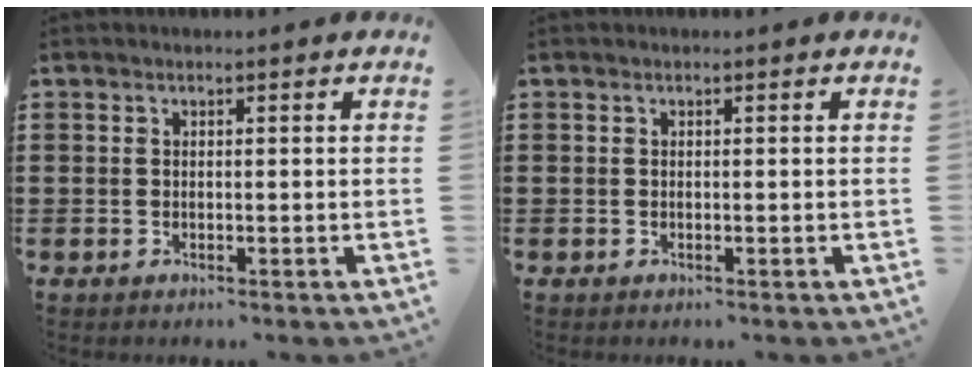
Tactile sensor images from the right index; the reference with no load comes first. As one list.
[{"total": 0.0}]